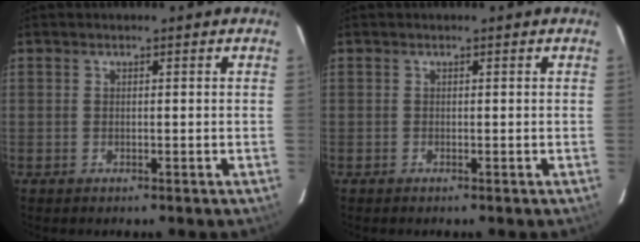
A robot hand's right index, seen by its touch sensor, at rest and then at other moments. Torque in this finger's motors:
{"motor_torque": [0.13, 0.13, -0.02, 0.01]}